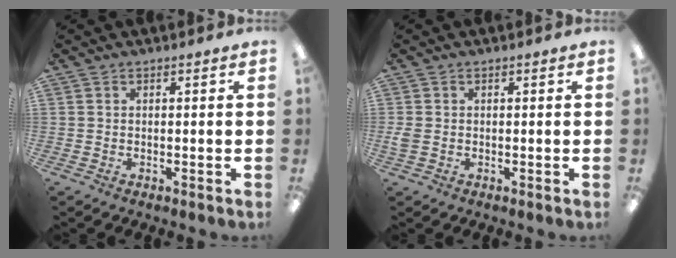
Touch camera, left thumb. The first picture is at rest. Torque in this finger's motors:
{"motor_torque": [-0.15, 0.17, 0.03, -0.04, 0.00]}